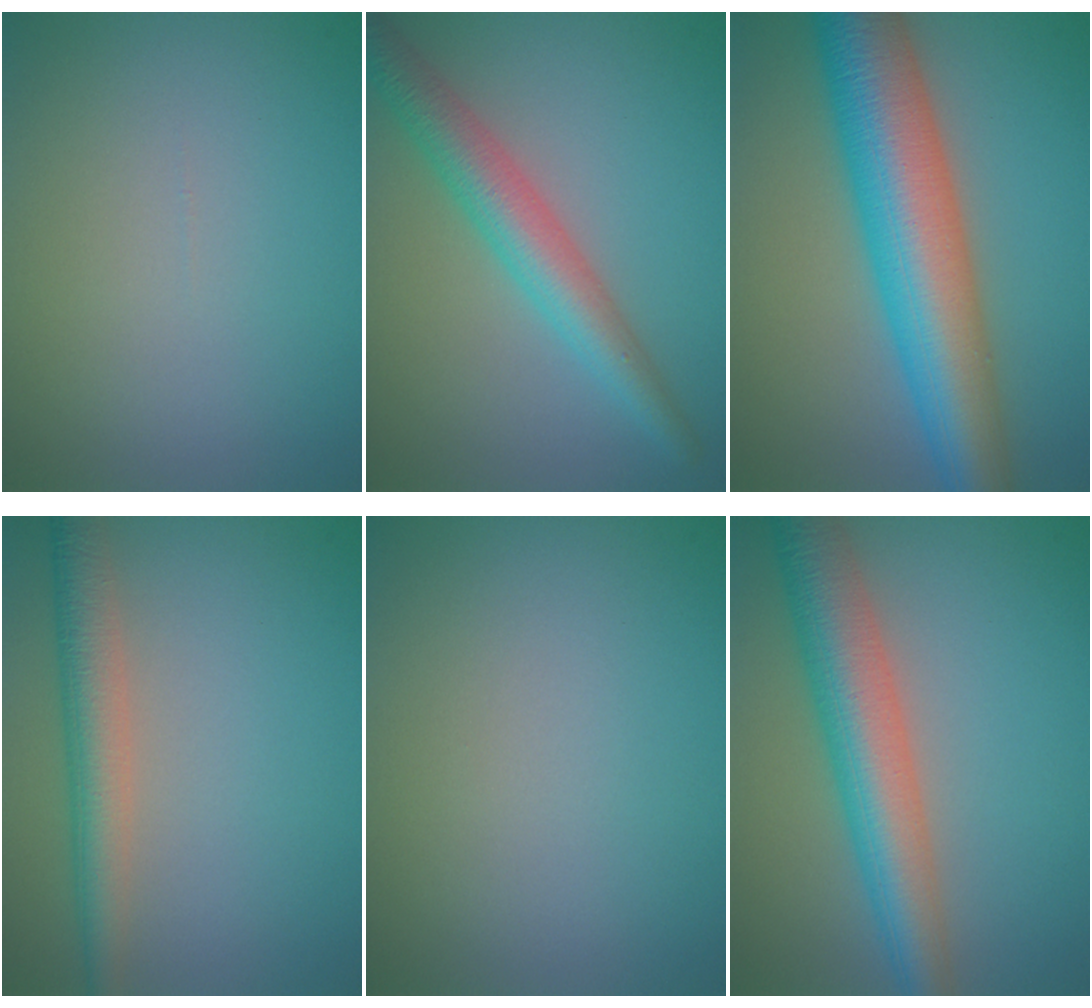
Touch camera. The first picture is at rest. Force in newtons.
{"total": 4.9, "press": 4.9, "slide": 0.3}
{"total": 11.5, "press": 11.5, "slide": 0.3}
{"total": 4.3, "press": 4.3, "slide": 0.1}
{"total": 0.0}
{"total": 7.6, "press": 7.6, "slide": 0.2}